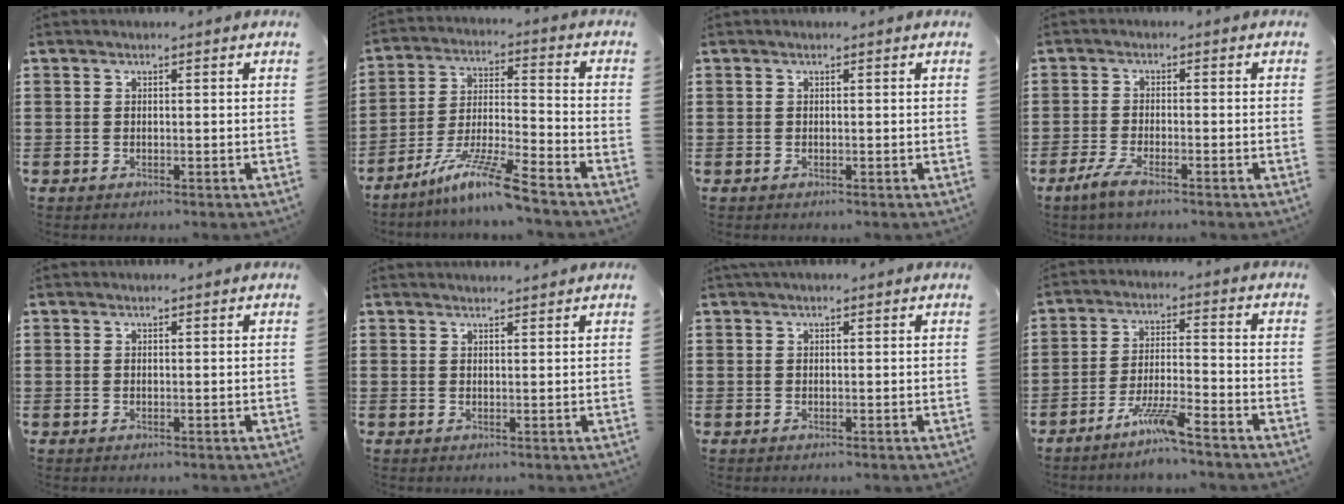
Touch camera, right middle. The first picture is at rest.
{"total": 10.1, "force": [-7.9, 0.2, 6.3], "torque": [-0.127, -0.003, -0.156]}
{"total": 0.0}
{"total": 3.1, "force": [-2.2, 0.4, 2.2], "torque": [-0.058, -0.007, -0.046]}
{"total": 0.0}
{"total": 1.3, "force": [1.3, -0.1, 0.1], "torque": [0.003, -0.003, 0.024]}
{"total": 0.5, "force": [0.4, 0.0, 0.4], "torque": [-0.008, -0.001, 0.008]}
{"total": 6.4, "force": [-5.0, 0.3, 4.1], "torque": [-0.086, -0.009, -0.095]}